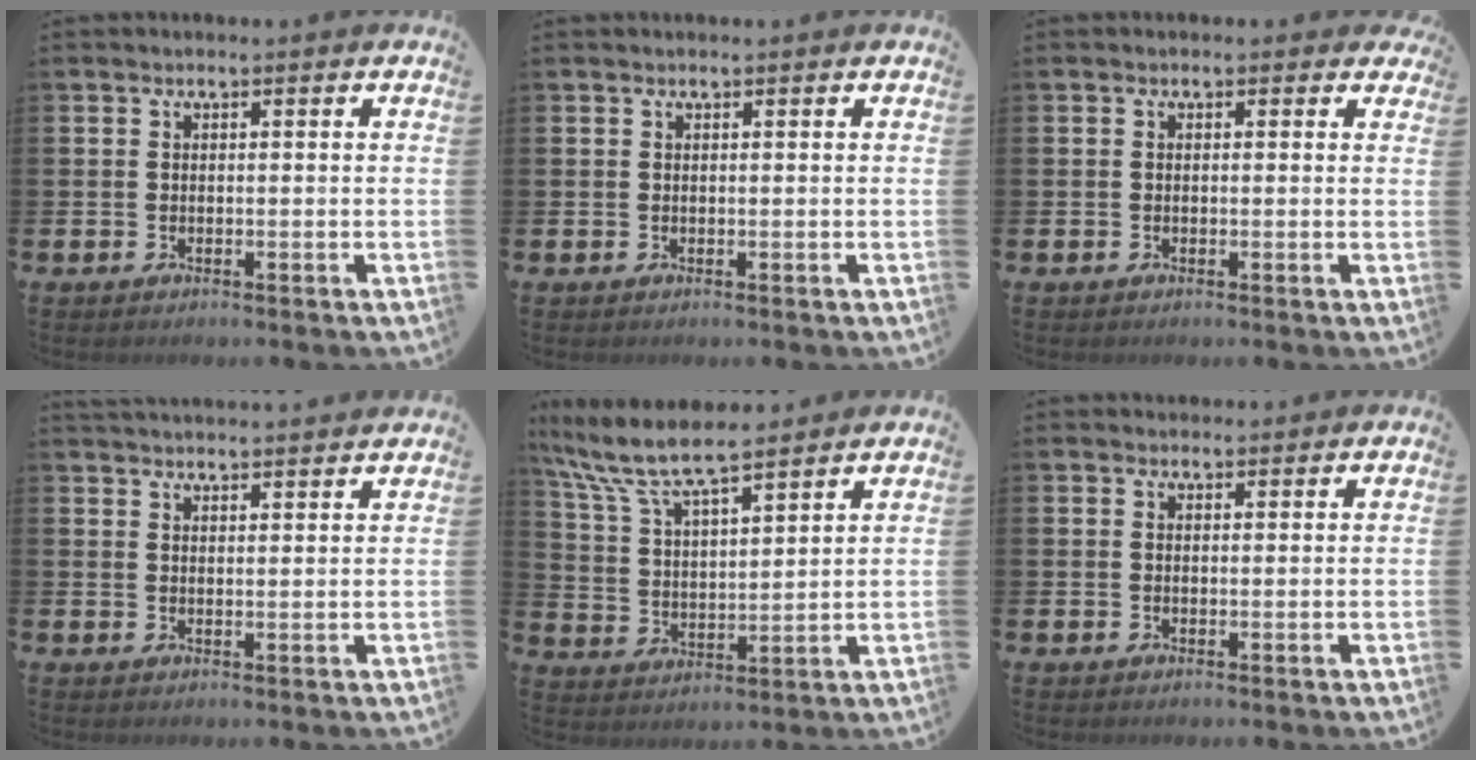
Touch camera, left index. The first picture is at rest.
{"total": 0.0}
{"total": 0.6, "force": [0.0, 0.6, 0.3], "torque": [-0.002, 0.007, -0.003]}
{"total": 3.1, "force": [3.1, -0.1, -0.1], "torque": [-0.004, -0.016, 0.057]}
{"total": 8.7, "force": [7.9, 1.7, 3.3], "torque": [-0.097, -0.043, 0.141]}
{"total": 1.2, "force": [1.1, 0.5, 0.0], "torque": [0.012, -0.001, 0.018]}